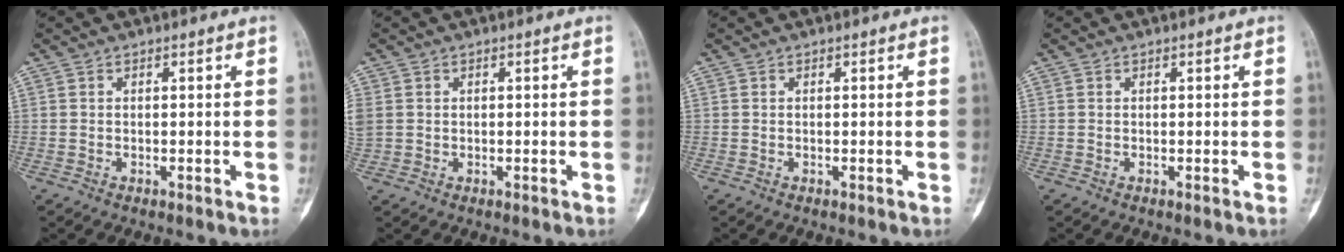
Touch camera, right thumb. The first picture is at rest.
{"total": 3.5, "force": [0.4, 3.1, 1.7], "torque": [-0.052, 0.011, 0.016]}
{"total": 0.0}
{"total": 0.0}